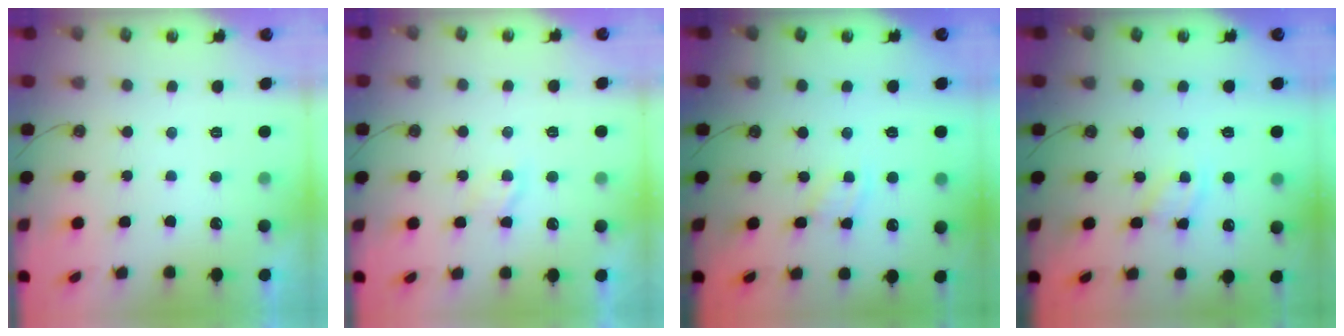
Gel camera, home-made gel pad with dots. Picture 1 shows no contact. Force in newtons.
{"total": 3.7, "press": 3.7, "slide": 0.5}
{"total": 2.6, "press": 2.6, "slide": 0.4}
{"total": 4.2, "press": 4.2, "slide": 0.4}